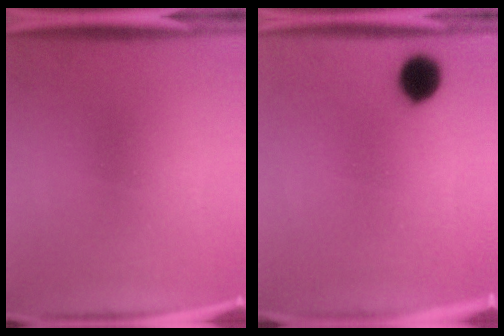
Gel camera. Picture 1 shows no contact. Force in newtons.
{"total": 6.7}